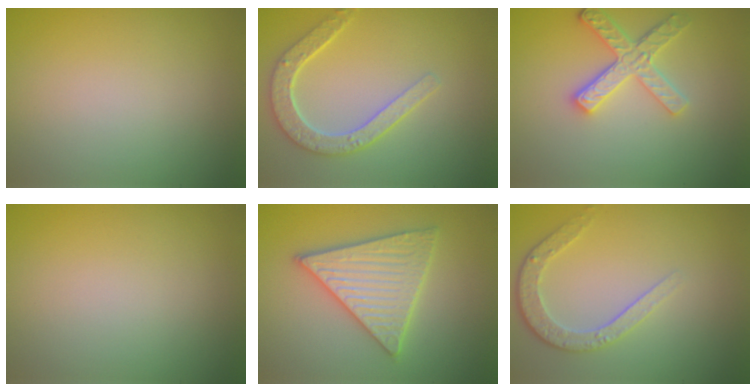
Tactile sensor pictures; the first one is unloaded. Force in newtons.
{"total": 4.0, "press": 3.5, "slide": 2.1}
{"total": 3.7, "press": 3.2, "slide": 1.7}
{"total": 0.0}
{"total": 5.4, "press": 5.4, "slide": 0.7}
{"total": 3.4, "press": 2.7, "slide": 2.0}